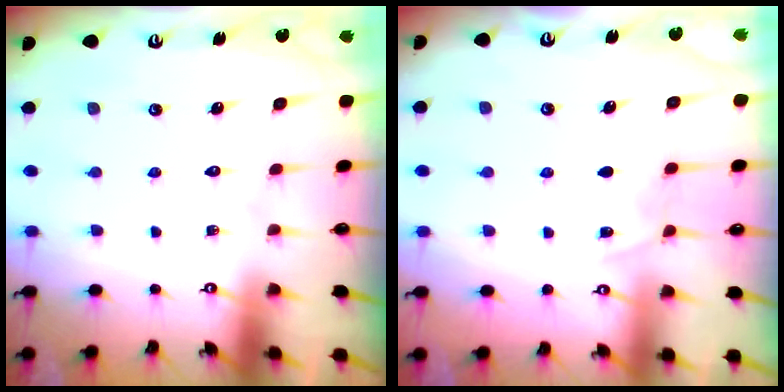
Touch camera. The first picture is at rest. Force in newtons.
{"total": 6.5, "press": 6.4, "slide": 0.8}